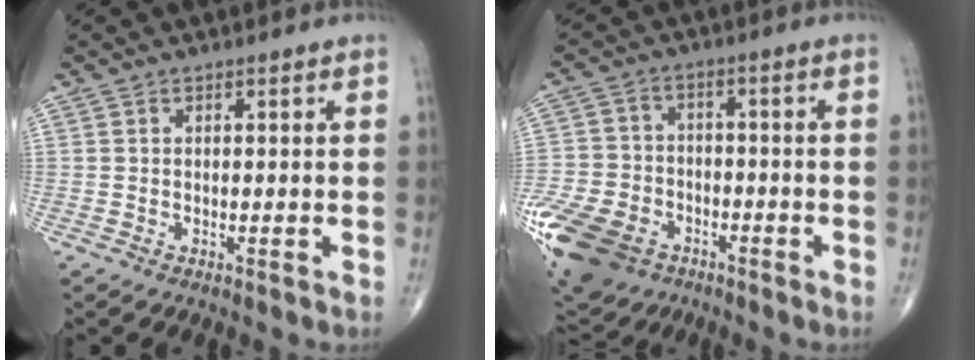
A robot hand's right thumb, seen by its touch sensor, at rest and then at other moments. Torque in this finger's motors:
{"motor_torque": [1.54, 1.10, 0.82, -1.12, 0.12]}